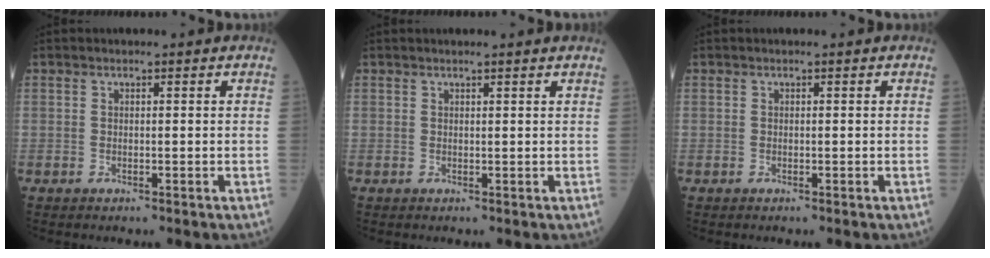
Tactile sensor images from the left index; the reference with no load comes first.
{"total": 2.2, "force": [2.0, -0.3, 0.6], "torque": [-0.012, 0.003, 0.025]}
{"total": 0.0}